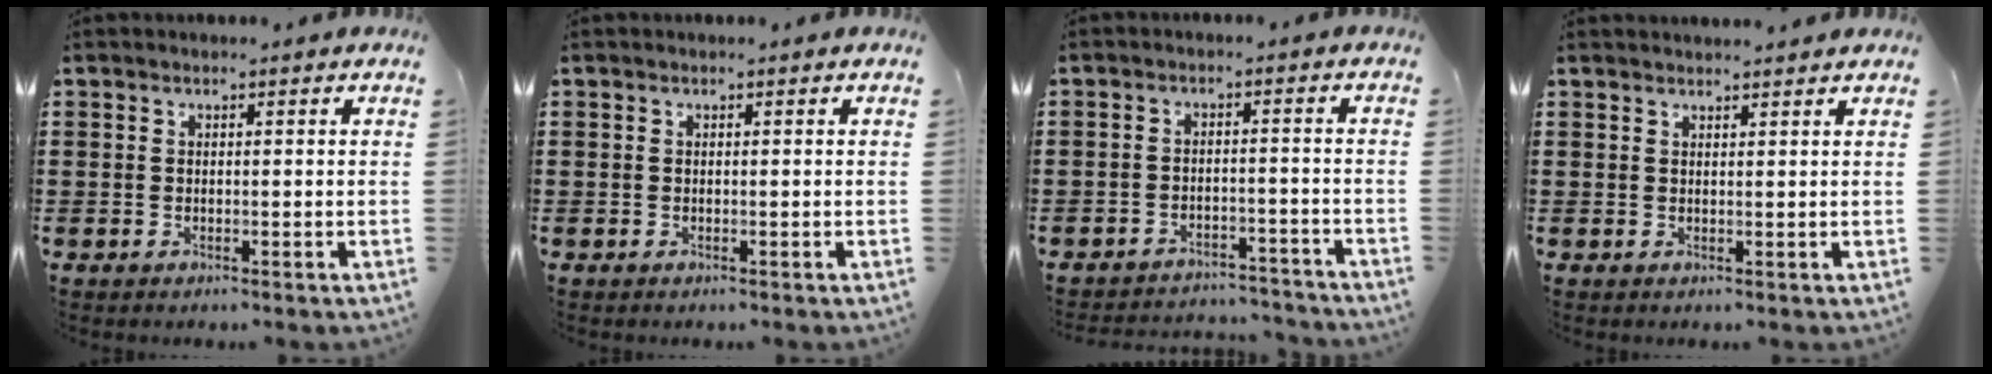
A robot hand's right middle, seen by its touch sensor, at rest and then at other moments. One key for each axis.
{"total": 0.0}
{"total": 3.3, "fx": -3.3, "fy": 0.2, "fz": -0.1, "tx": -0.006, "ty": -0.001, "tz": -0.070}
{"total": 1.5, "fx": 1.5, "fy": 0.0, "fz": 0.2, "tx": 0.000, "ty": -0.002, "tz": 0.026}